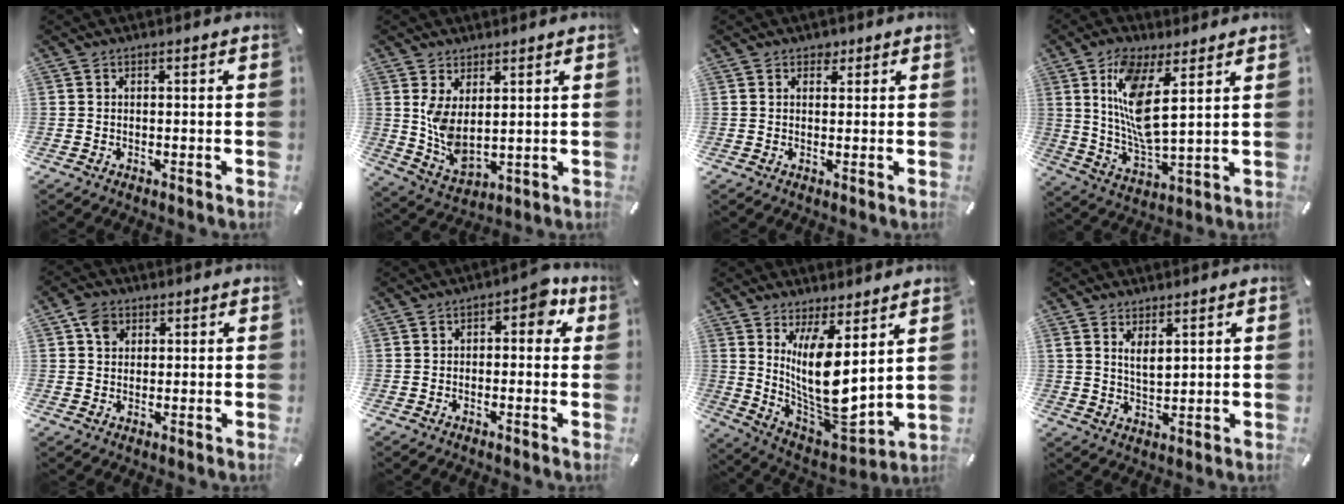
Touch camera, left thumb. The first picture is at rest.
{"total": 6.6, "force": [2.8, 3.7, 4.8], "torque": [-0.112, -0.030, 0.050]}
{"total": 1.9, "force": [1.2, 1.5, 0.5], "torque": [0.005, -0.001, 0.016]}
{"total": 12.0, "force": [5.8, 4.1, 9.7], "torque": [-0.211, -0.030, 0.099]}
{"total": 4.9, "force": [1.6, 4.2, 2.0], "torque": [-0.029, 0.004, 0.029]}
{"total": 5.8, "force": [1.1, 3.2, 4.8], "torque": [-0.062, 0.006, 0.009]}
{"total": 14.8, "force": [6.0, 6.0, 12.1], "torque": [-0.246, -0.079, 0.110]}
{"total": 4.2, "force": [2.6, 2.2, 2.6], "torque": [-0.040, -0.012, 0.043]}